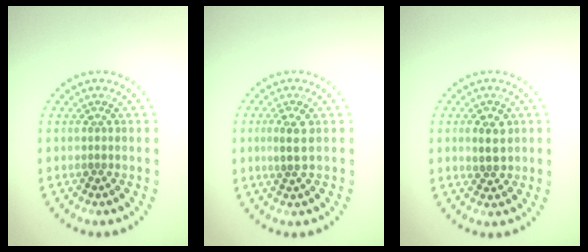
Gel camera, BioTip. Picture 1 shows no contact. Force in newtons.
{"total": 2.0, "press": 1.9, "slide": 0.7}
{"total": 2.4, "press": 2.3, "slide": 0.5}